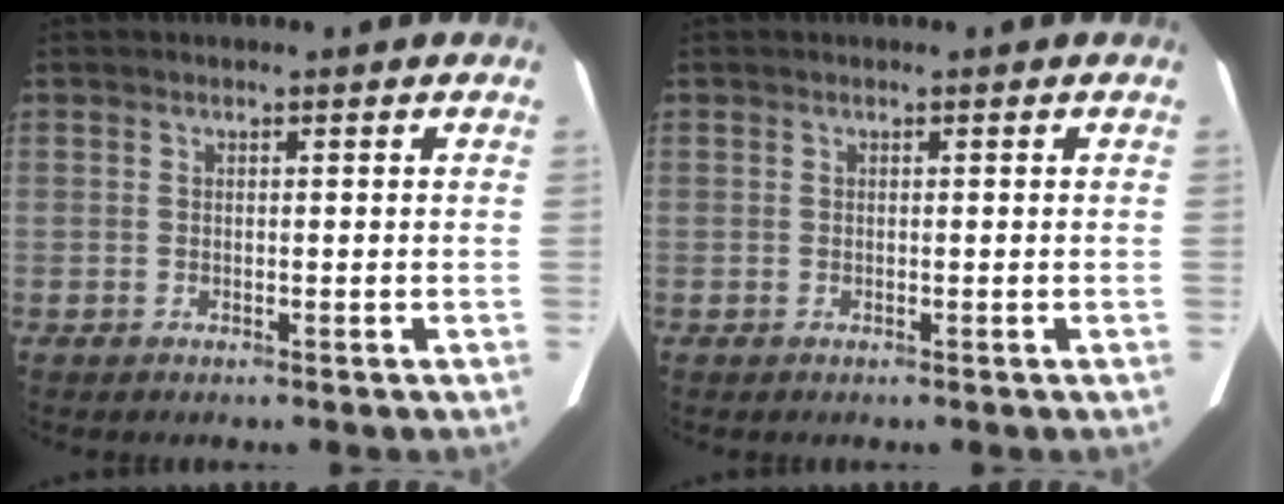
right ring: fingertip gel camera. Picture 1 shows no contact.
{"total": 0.0}